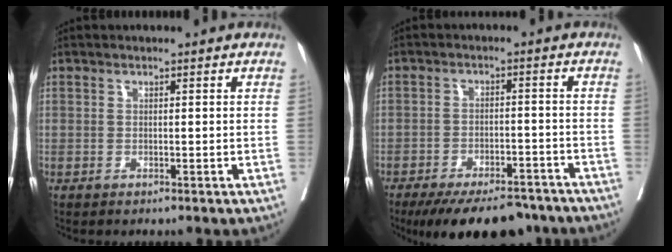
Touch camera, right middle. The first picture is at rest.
{"total": 13.7, "force": [-11.2, 5.2, 5.9], "torque": [-0.088, -0.001, -0.155]}